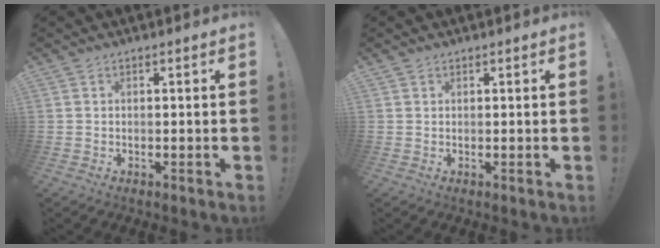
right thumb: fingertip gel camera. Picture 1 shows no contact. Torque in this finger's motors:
{"motor_torque": [-0.11, -0.03, -0.20, 0.03, 0.10]}